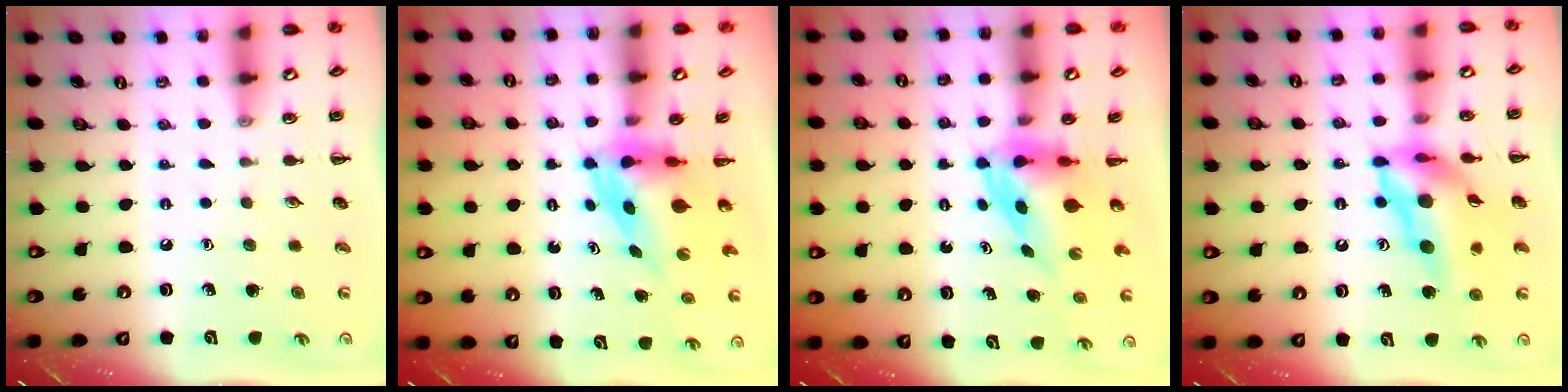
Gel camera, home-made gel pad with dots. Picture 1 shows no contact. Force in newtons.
{"total": 3.9, "press": 3.8, "slide": 1.0}
{"total": 4.0, "press": 3.9, "slide": 1.0}
{"total": 15.6, "press": 14.8, "slide": 5.0}